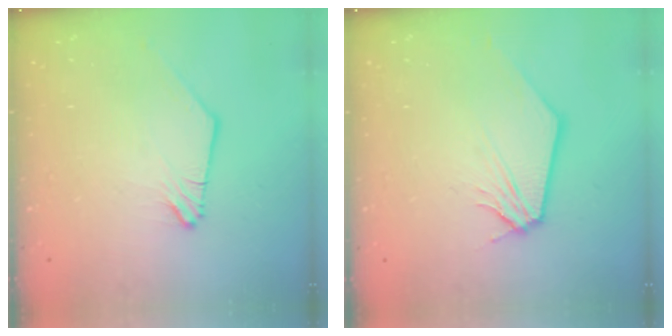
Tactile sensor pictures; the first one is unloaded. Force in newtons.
{"total": 0.7, "press": 0.7, "slide": 0.2}